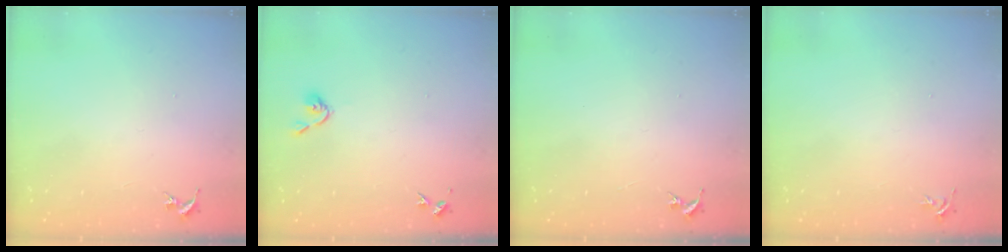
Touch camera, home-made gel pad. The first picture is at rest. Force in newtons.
{"total": 3.7, "press": 3.6, "slide": 0.7}
{"total": 0.0}
{"total": 3.7, "press": 3.7, "slide": 0.5}